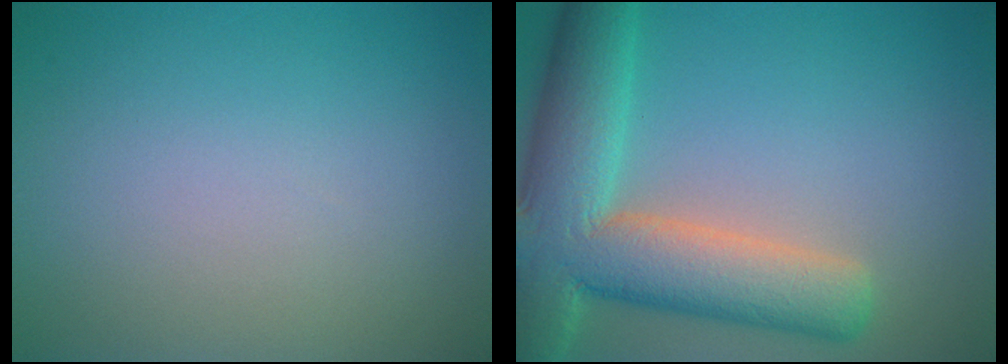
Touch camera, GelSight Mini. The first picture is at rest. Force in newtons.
{"total": 11.0, "press": 11.0, "slide": 0.9}